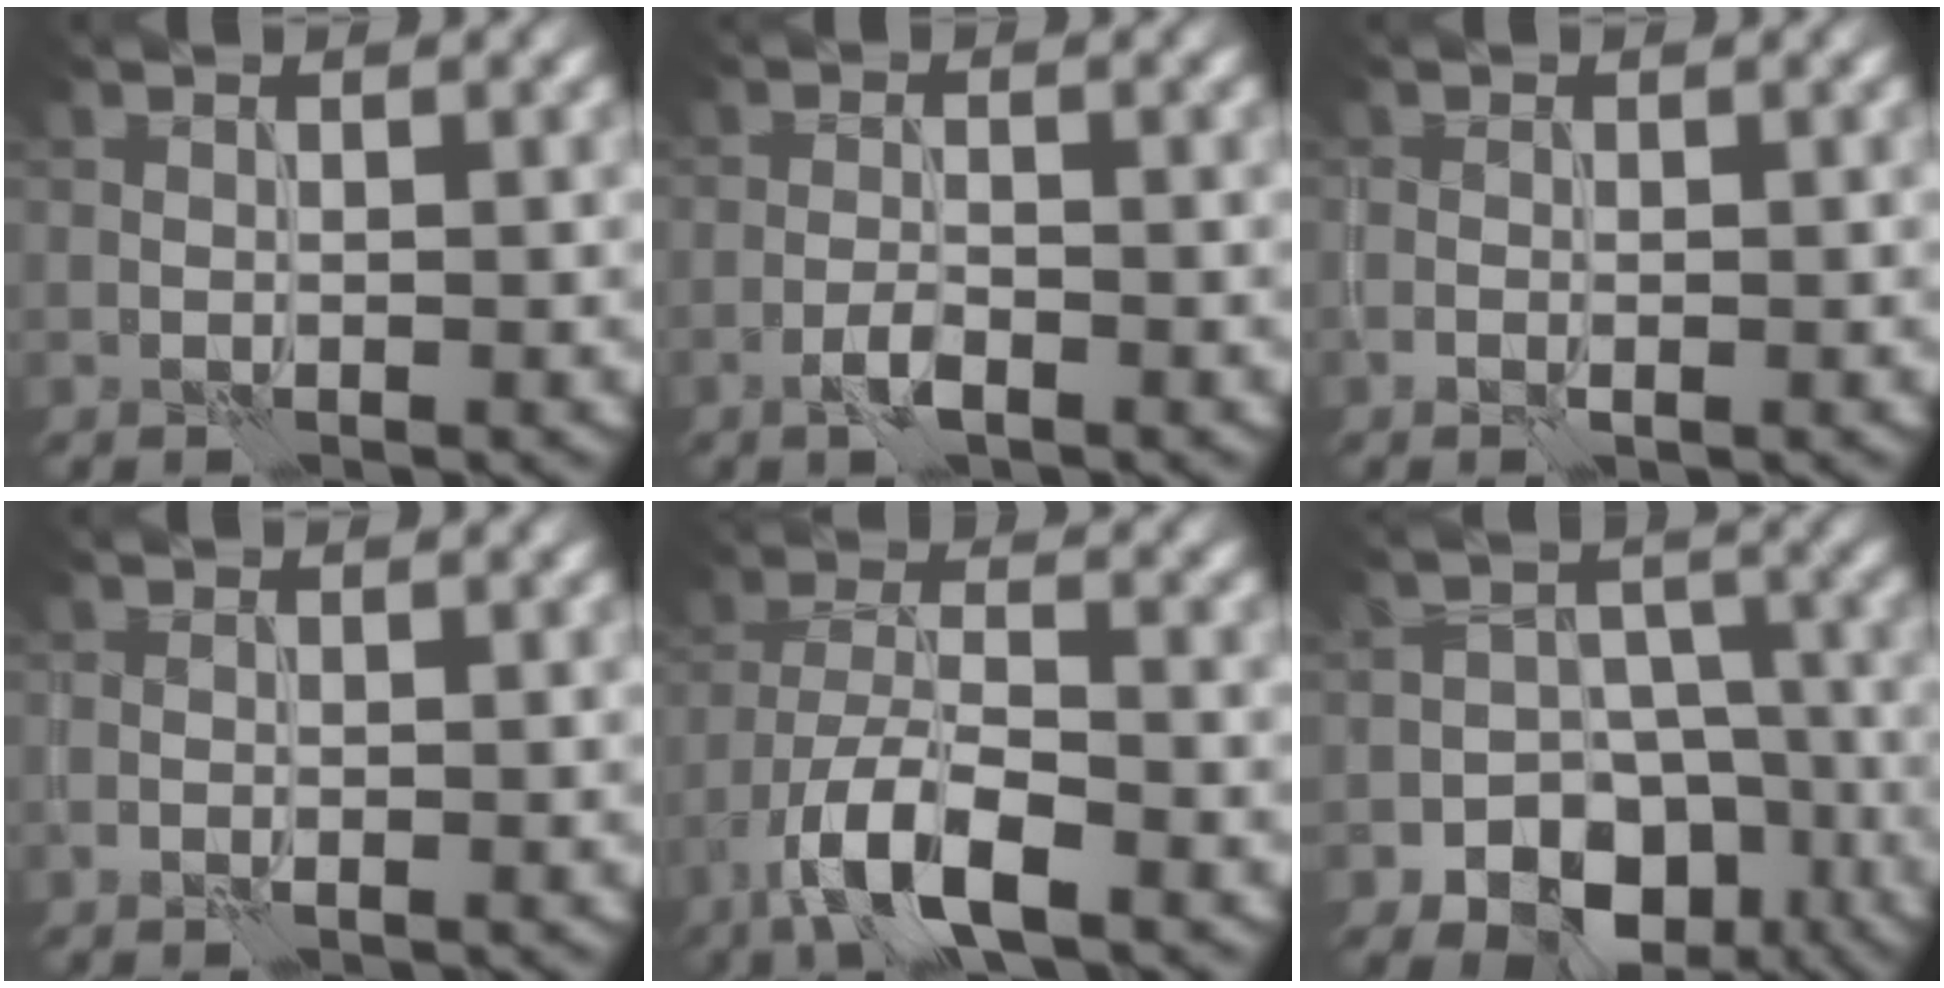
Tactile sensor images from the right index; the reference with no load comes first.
{"total": 1.8, "force": [-1.3, 0.4, 1.2], "torque": [-0.027, 0.002, -0.027]}
{"total": 0.0}
{"total": 0.0}
{"total": 7.8, "force": [-4.8, 2.7, 5.5], "torque": [-0.102, 0.003, -0.093]}
{"total": 9.8, "force": [-5.9, 7.1, 3.3], "torque": [-0.014, -0.010, -0.106]}